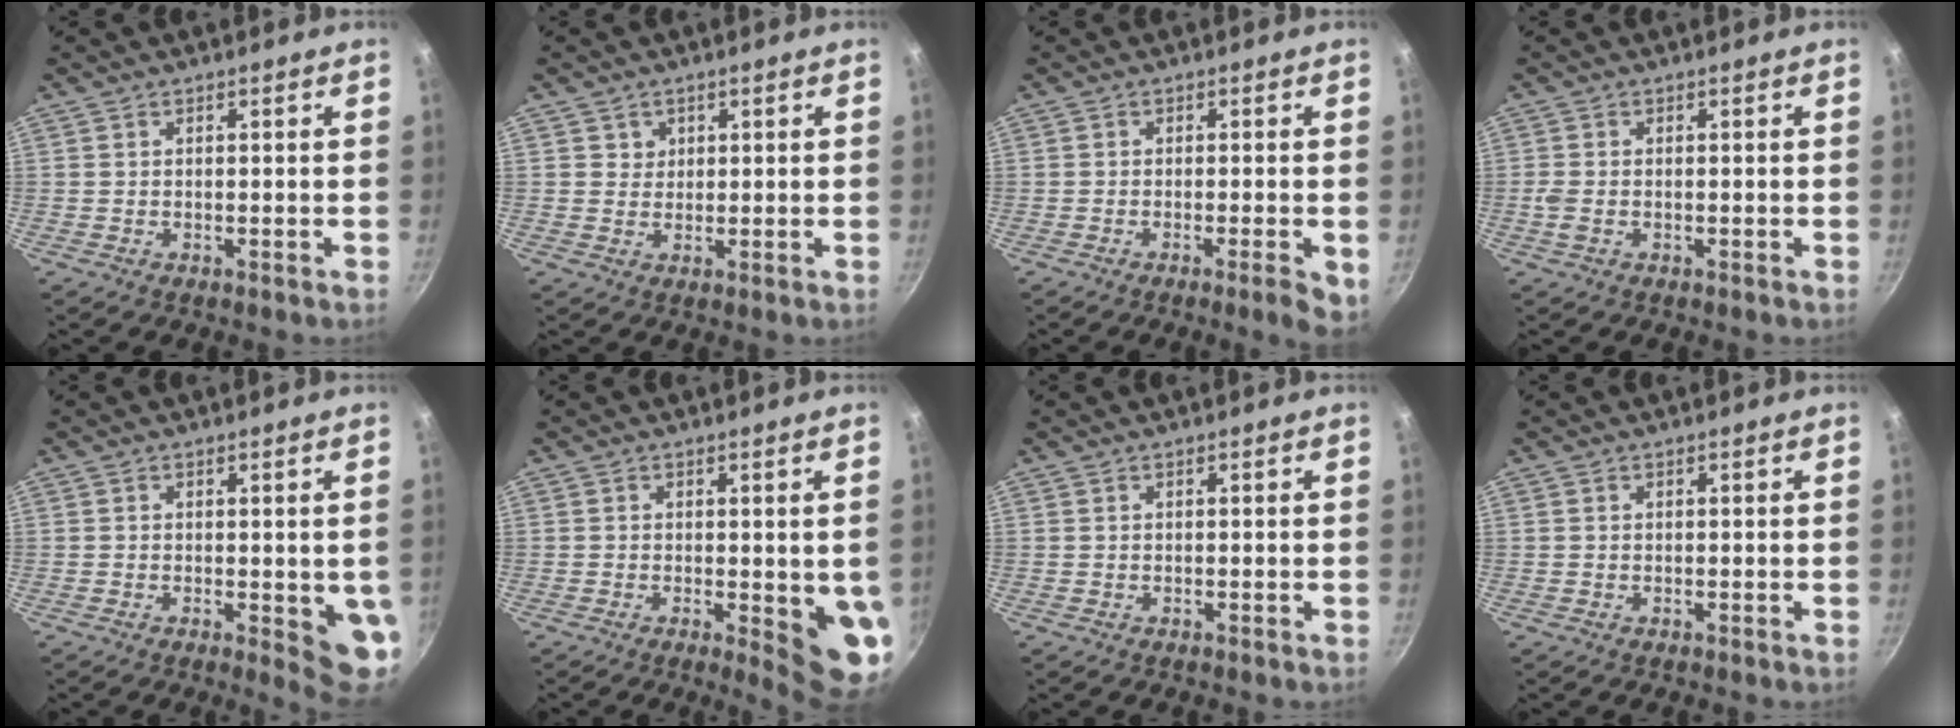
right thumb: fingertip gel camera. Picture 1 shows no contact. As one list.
[{"total": 2.3, "force": [0.9, 2.1, 0.2], "torque": [0.015, 0.003, 0.012]}, {"total": 4.5, "force": [-1.7, 0.8, 4.1], "torque": [-0.055, 0.004, -0.024]}, {"total": 2.0, "force": [-0.6, 1.2, 1.5], "torque": [-0.038, 0.001, -0.014]}, {"total": 6.2, "force": [-0.6, 2.3, 5.7], "torque": [-0.055, -0.011, -0.006]}, {"total": 8.1, "force": [-0.9, 2.6, 7.6], "torque": [-0.075, -0.015, -0.008]}, {"total": 0.0}, {"total": 0.0}]